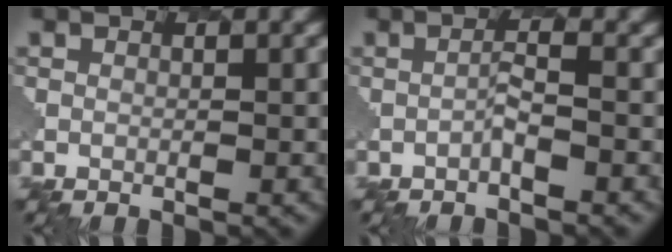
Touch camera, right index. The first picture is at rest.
{"total": 1.1, "force": [-0.8, -0.6, -0.6], "torque": [-0.032, 0.009, -0.038]}